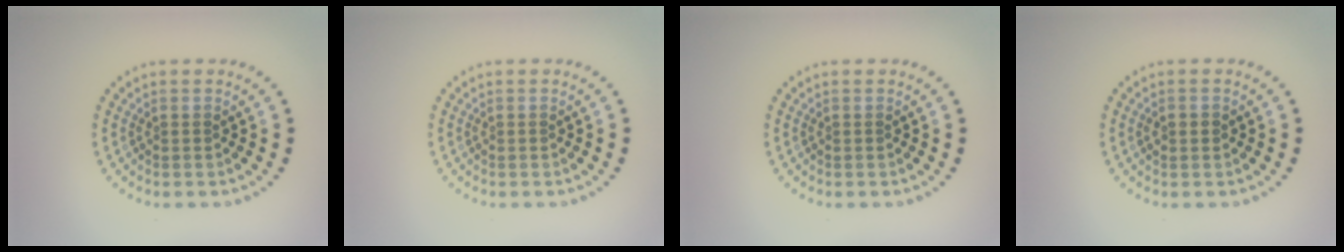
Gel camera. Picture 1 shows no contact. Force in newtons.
{"total": 0.0}
{"total": 0.0}
{"total": 1.3, "press": 1.3, "slide": 0.2}